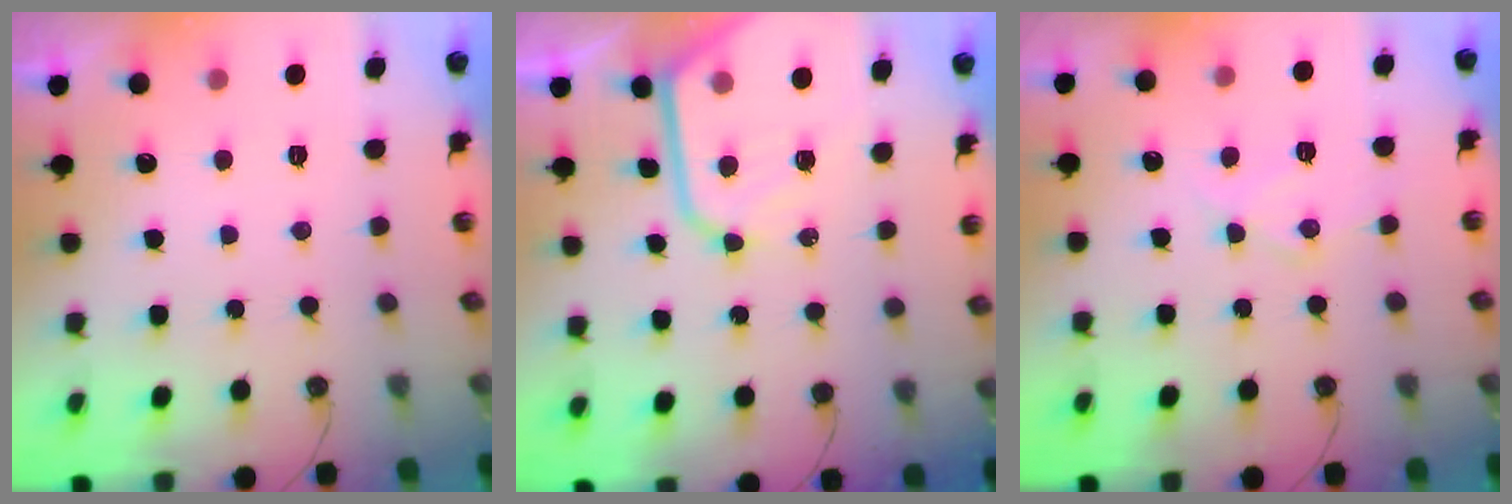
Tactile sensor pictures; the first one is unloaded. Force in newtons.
{"total": 13.6, "press": 13.6, "slide": 1.2}
{"total": 9.3, "press": 9.3, "slide": 0.7}